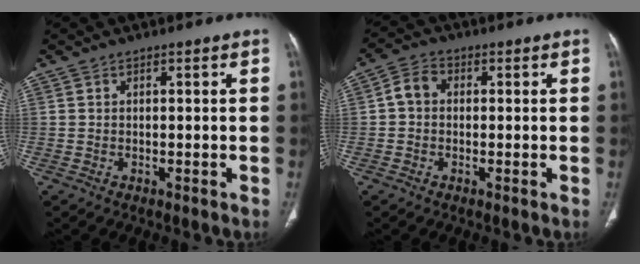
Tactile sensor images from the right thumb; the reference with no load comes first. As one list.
[{"total": 4.1, "force": [0.1, 3.3, 2.4], "torque": [-0.037, 0.014, -0.008]}]